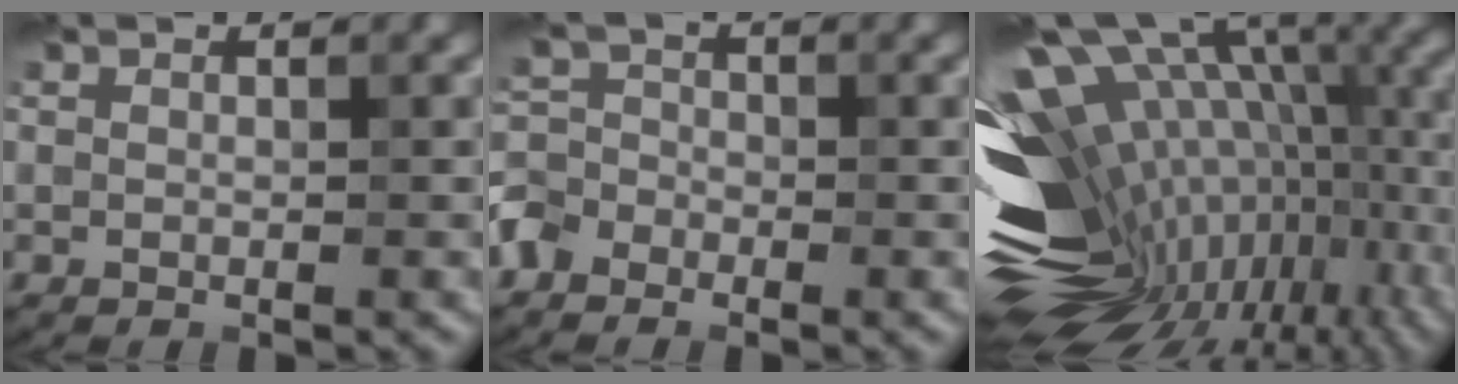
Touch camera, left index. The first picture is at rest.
{"total": 3.3, "force": [-2.4, 2.2, 0.6], "torque": [-0.009, -0.003, -0.059]}
{"total": 16.6, "force": [-2.0, 10.1, 13.1], "torque": [-0.207, 0.005, -0.004]}